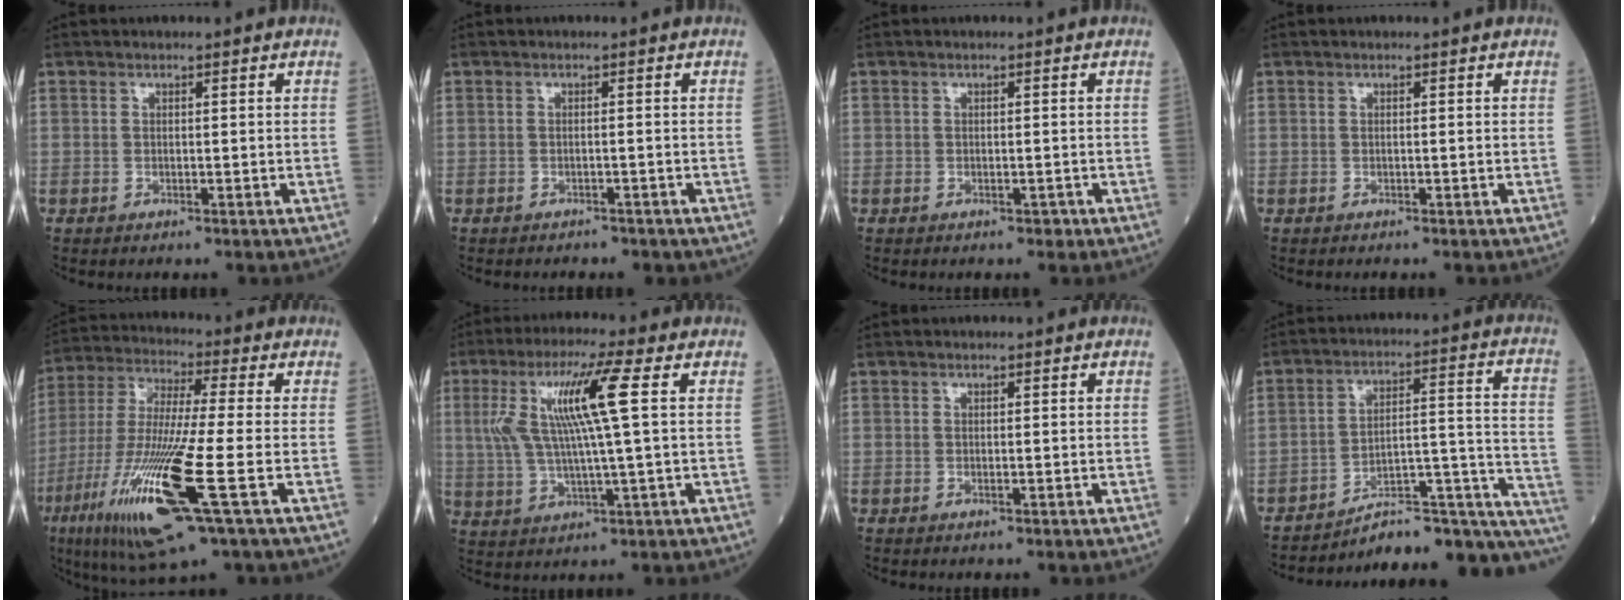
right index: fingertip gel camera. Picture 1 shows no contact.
{"total": 2.8, "force": [-2.4, 1.2, 0.9], "torque": [-0.016, -0.002, -0.024]}
{"total": 0.7, "force": [-0.4, 0.5, 0.3], "torque": [0.001, 0.002, -0.006]}
{"total": 0.0}
{"total": 18.9, "force": [-7.0, 0.8, 17.6], "torque": [-0.386, -0.045, -0.134]}
{"total": 11.0, "force": [2.6, -0.2, 10.7], "torque": [-0.220, 0.011, 0.048]}
{"total": 0.0}
{"total": 18.3, "force": [-16.3, 2.7, 7.7], "torque": [-0.043, 0.068, -0.225]}